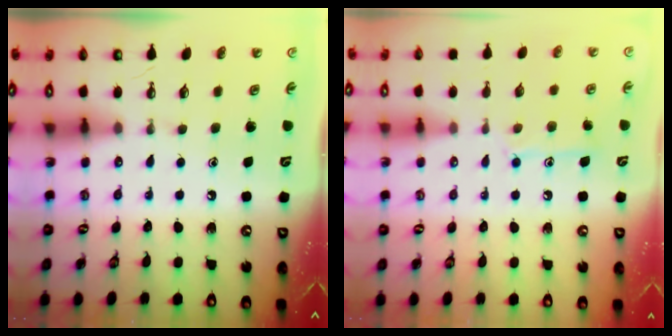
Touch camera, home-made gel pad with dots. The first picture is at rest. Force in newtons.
{"total": 9.7, "press": 9.7, "slide": 0.7}